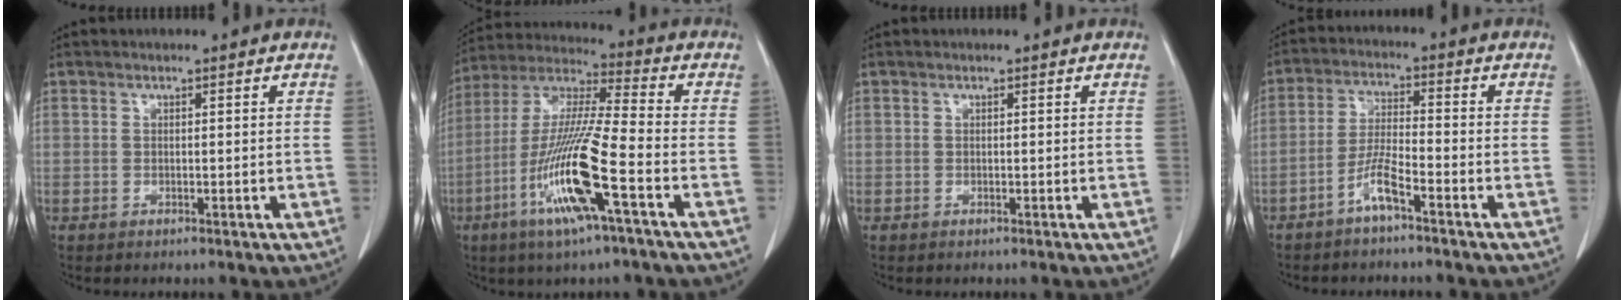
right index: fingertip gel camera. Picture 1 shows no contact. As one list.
[{"total": 16.1, "force": [-6.1, 0.3, 14.9], "torque": [-0.307, -0.016, -0.121]}, {"total": 0.0}, {"total": 4.9, "force": [-3.2, 0.3, 3.7], "torque": [-0.079, 0.005, -0.066]}]